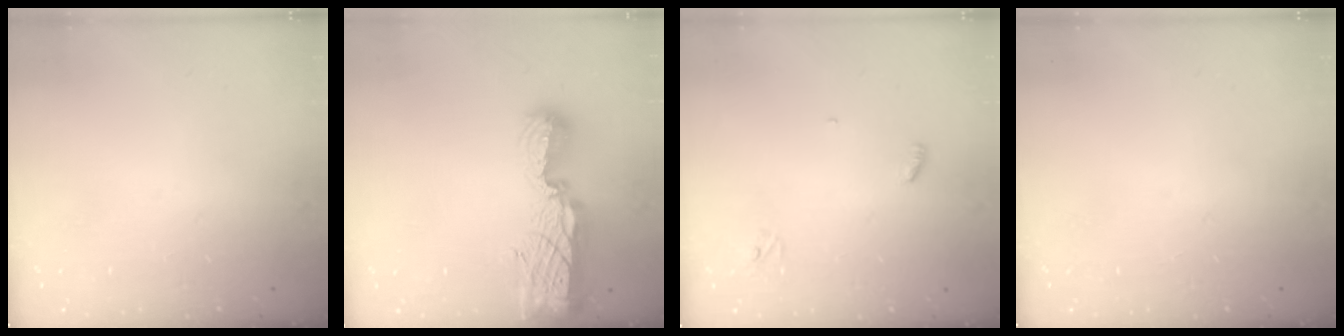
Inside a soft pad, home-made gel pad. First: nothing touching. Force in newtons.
{"total": 14.1, "press": 14.1, "slide": 0.7}
{"total": 3.2, "press": 3.2, "slide": 0.3}
{"total": 0.0}